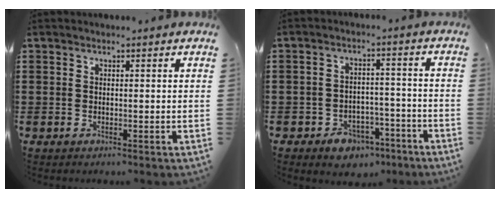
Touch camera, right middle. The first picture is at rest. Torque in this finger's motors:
{"motor_torque": [-0.02, -0.18, 0.30, 0.06]}